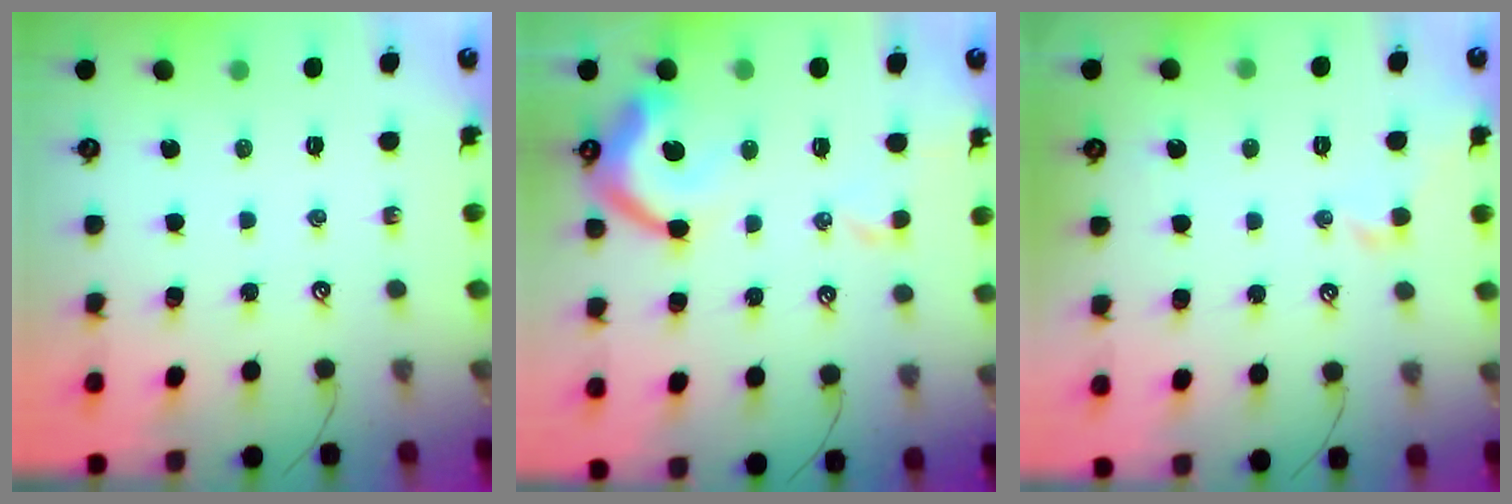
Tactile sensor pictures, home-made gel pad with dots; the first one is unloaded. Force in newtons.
{"total": 9.6, "press": 9.4, "slide": 1.8}
{"total": 0.6, "press": 0.4, "slide": 0.5}